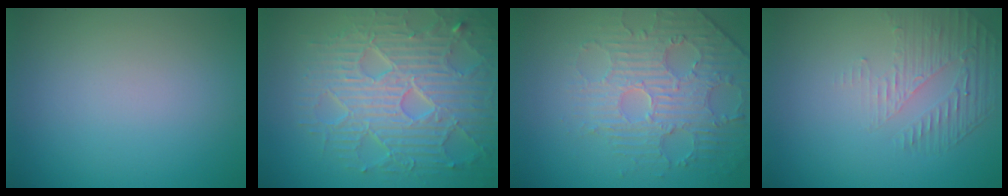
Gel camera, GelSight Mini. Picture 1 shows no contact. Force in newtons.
{"total": 8.2, "press": 6.0, "slide": 5.6}
{"total": 4.7, "press": 4.0, "slide": 2.6}
{"total": 1.8, "press": 1.1, "slide": 1.5}